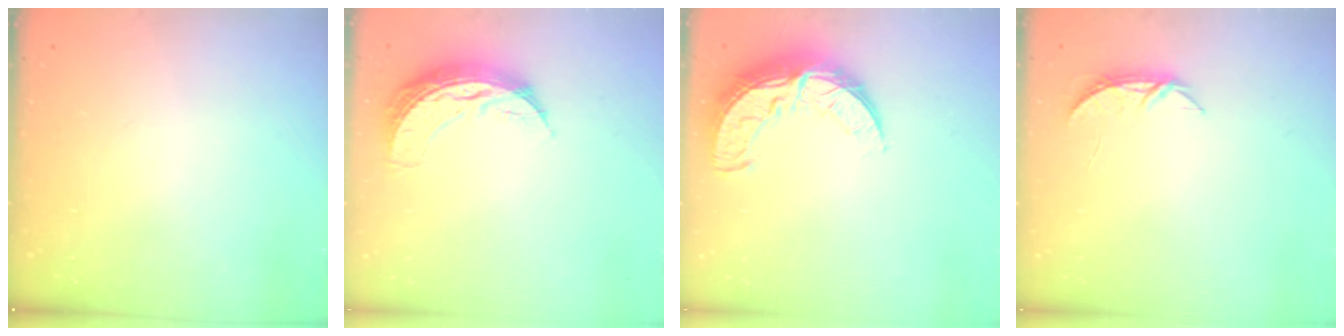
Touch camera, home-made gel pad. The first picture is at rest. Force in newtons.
{"total": 9.0, "press": 9.0, "slide": 0.6}
{"total": 11.4, "press": 11.3, "slide": 0.8}
{"total": 4.2, "press": 4.2, "slide": 0.5}